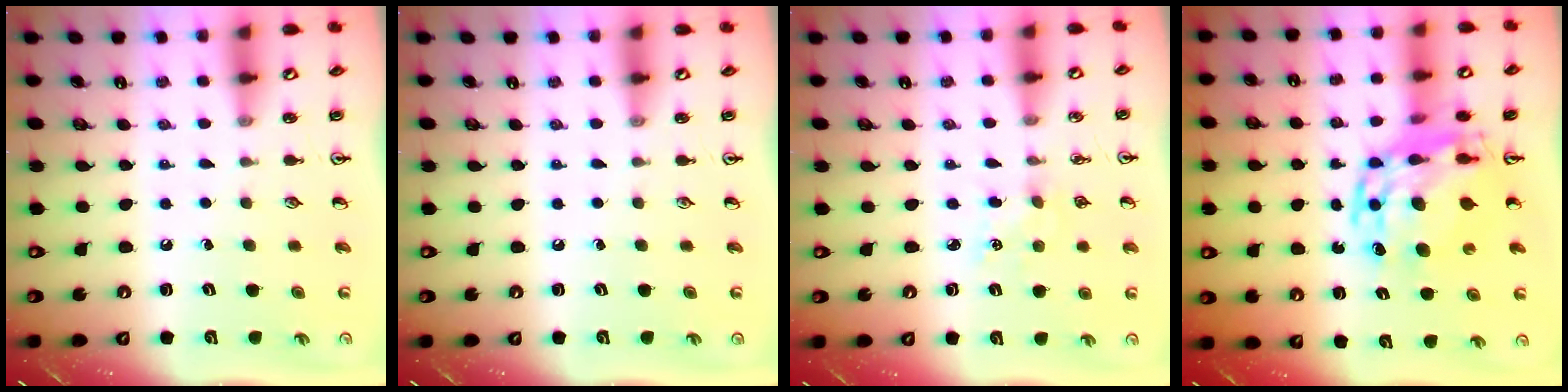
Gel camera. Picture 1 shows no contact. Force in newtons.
{"total": 0.0}
{"total": 5.0, "press": 5.0, "slide": 0.6}
{"total": 15.5, "press": 15.4, "slide": 1.6}